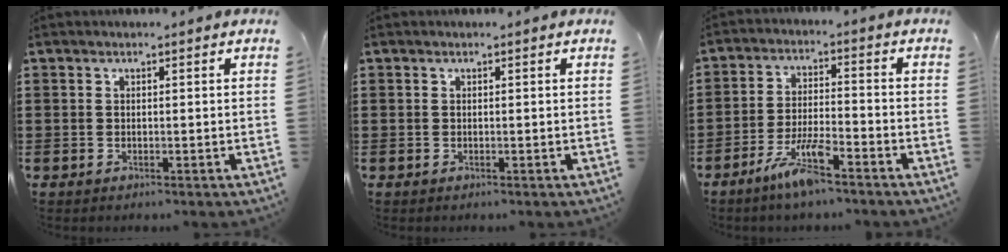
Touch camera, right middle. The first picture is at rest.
{"total": 0.0}
{"total": 6.8, "force": [-4.8, 1.2, 4.6], "torque": [-0.099, -0.004, -0.090]}